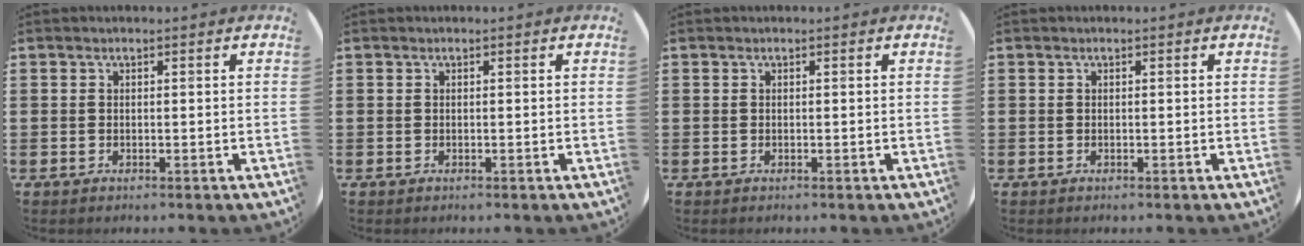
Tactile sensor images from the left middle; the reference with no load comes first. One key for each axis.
{"total": 0.0}
{"total": 0.0}
{"total": 0.0}